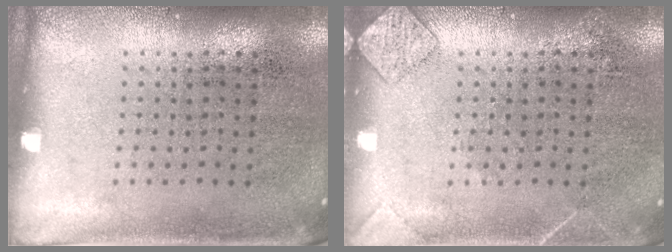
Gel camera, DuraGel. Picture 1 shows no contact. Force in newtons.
{"total": 1.6, "press": 1.5, "slide": 0.1}